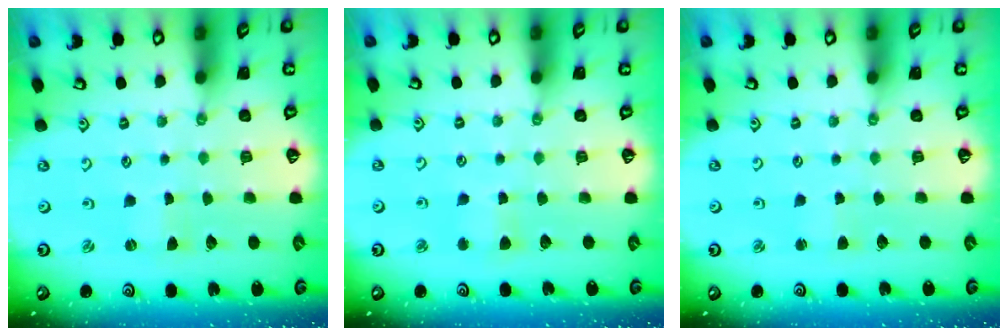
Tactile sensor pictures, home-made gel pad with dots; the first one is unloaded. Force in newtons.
{"total": 3.5, "press": 3.5, "slide": 0.1}
{"total": 1.7, "press": 1.6, "slide": 0.2}